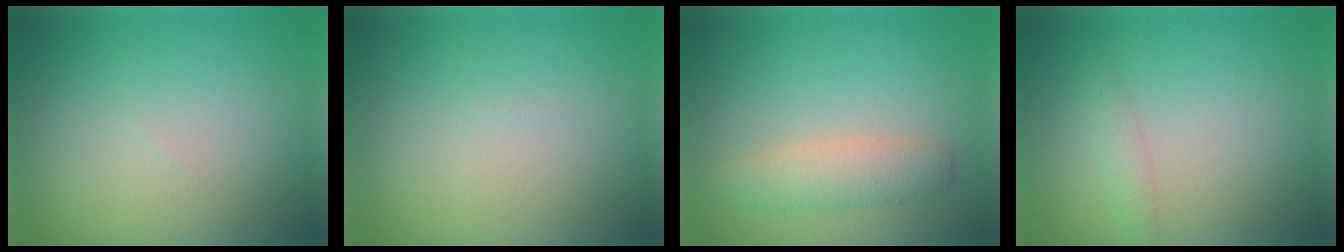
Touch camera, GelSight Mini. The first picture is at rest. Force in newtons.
{"total": 0.0}
{"total": 2.9, "press": 2.9, "slide": 0.1}
{"total": 1.3, "press": 1.3, "slide": 0.0}